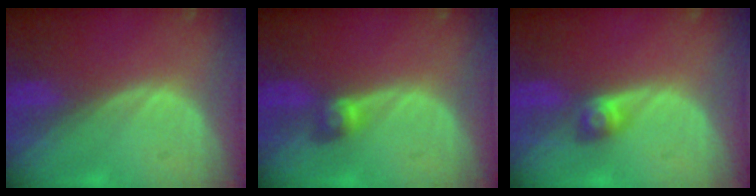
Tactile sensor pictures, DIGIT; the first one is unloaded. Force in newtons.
{"total": 2.7, "press": 2.4, "slide": 1.2}
{"total": 2.8, "press": 2.5, "slide": 1.3}